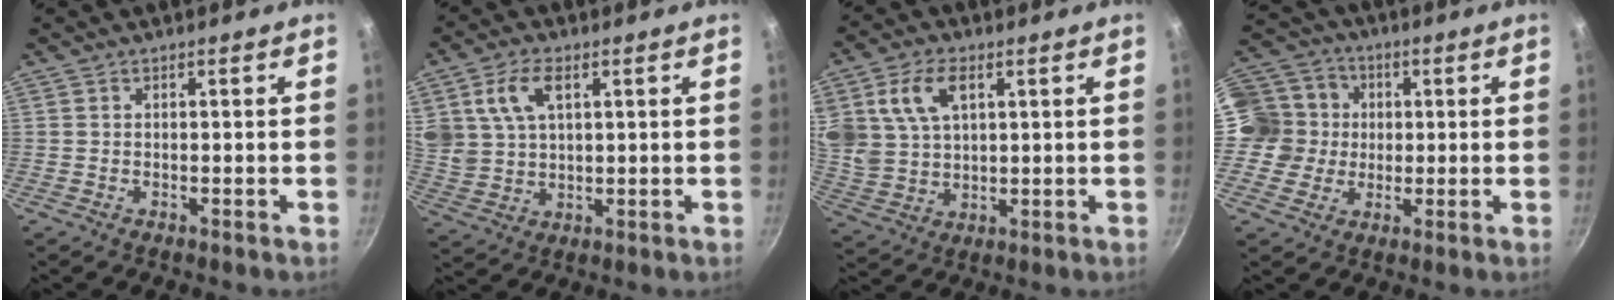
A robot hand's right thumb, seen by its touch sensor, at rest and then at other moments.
{"total": 9.9, "force": [3.8, 6.3, 6.6], "torque": [-0.115, -0.009, 0.079]}
{"total": 12.1, "force": [4.5, 7.9, 7.9], "torque": [-0.138, -0.012, 0.093]}
{"total": 11.8, "force": [0.6, 11.2, 3.7], "torque": [-0.043, 0.024, -0.003]}